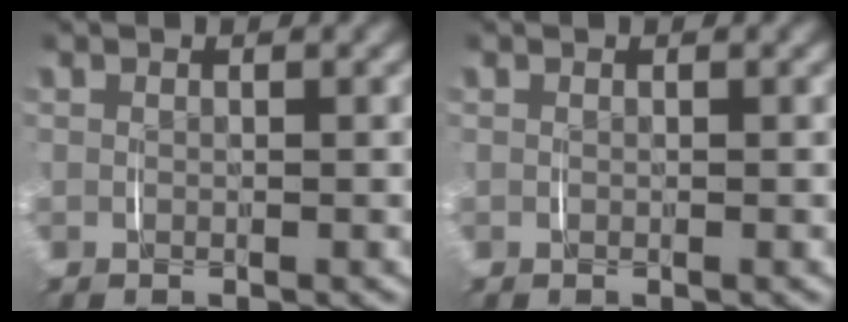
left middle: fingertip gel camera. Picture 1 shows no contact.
{"total": 0.0}